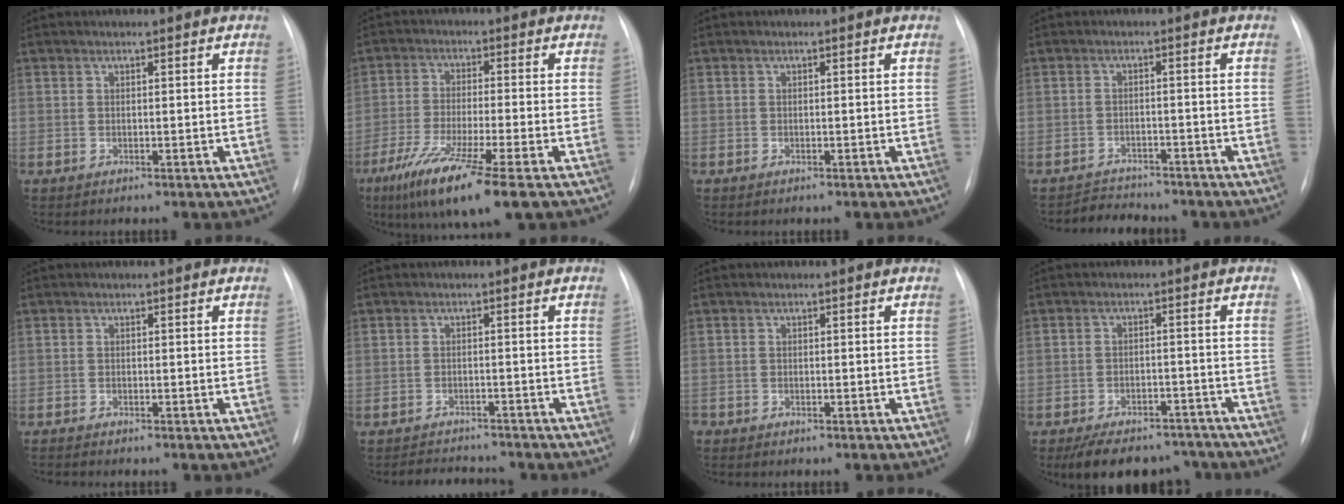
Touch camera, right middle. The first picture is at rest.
{"total": 11.9, "force": [-6.9, 0.2, 9.7], "torque": [-0.181, -0.038, -0.120]}
{"total": 0.0}
{"total": 4.5, "force": [-4.3, 1.4, 0.0], "torque": [-0.004, -0.002, -0.065]}
{"total": 1.9, "force": [-1.7, -0.1, 0.7], "torque": [-0.006, -0.003, -0.024]}
{"total": 5.4, "force": [-5.2, 1.1, 1.0], "torque": [-0.015, -0.002, -0.076]}
{"total": 0.8, "force": [-0.8, 0.2, 0.1], "torque": [0.001, 0.000, -0.014]}
{"total": 12.3, "force": [-10.3, 5.4, 4.1], "torque": [-0.061, 0.011, -0.139]}